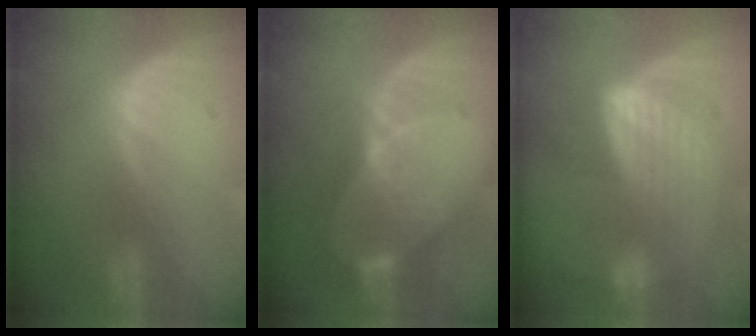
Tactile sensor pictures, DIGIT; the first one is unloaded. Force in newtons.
{"total": 8.4, "press": 7.5, "slide": 3.8}
{"total": 6.6, "press": 6.5, "slide": 1.4}